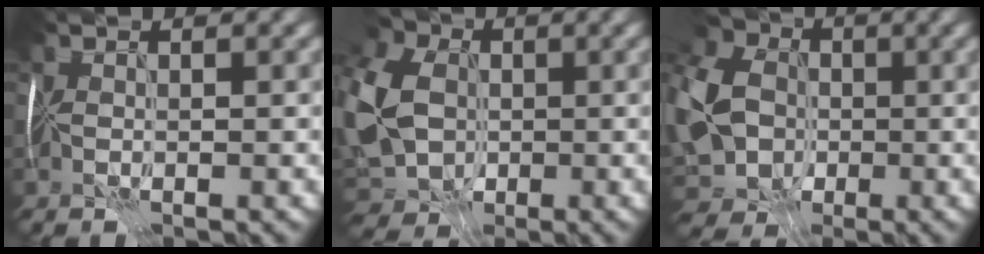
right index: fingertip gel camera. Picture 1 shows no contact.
{"total": 14.1, "force": [-1.0, 10.8, 9.0], "torque": [-0.206, -0.006, -0.032]}
{"total": 12.7, "force": [-1.5, 9.9, 7.8], "torque": [-0.178, -0.009, -0.028]}